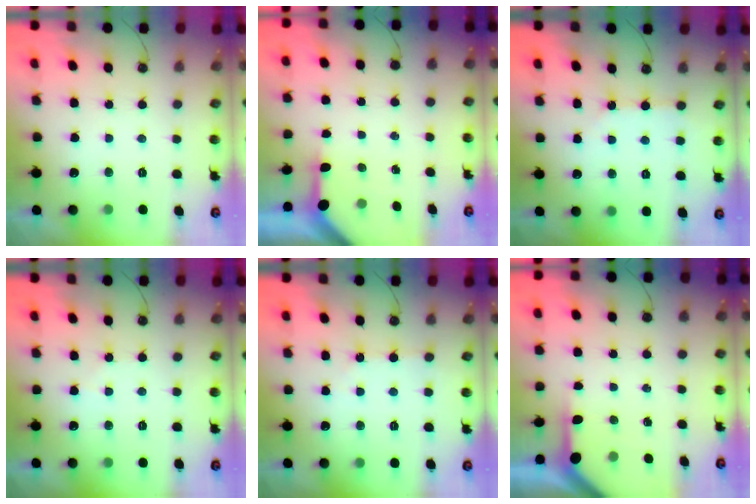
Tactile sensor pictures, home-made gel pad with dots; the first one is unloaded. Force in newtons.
{"total": 3.2, "press": 3.2, "slide": 0.3}
{"total": 2.0, "press": 2.0, "slide": 0.1}
{"total": 3.2, "press": 3.2, "slide": 0.6}
{"total": 2.3, "press": 2.2, "slide": 0.4}
{"total": 4.0, "press": 4.0, "slide": 0.3}